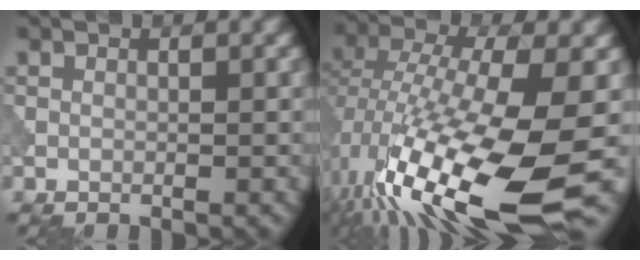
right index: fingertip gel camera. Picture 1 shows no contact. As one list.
[{"total": 17.0, "force": [-4.9, 6.2, 15.0], "torque": [-0.296, -0.020, -0.083]}]